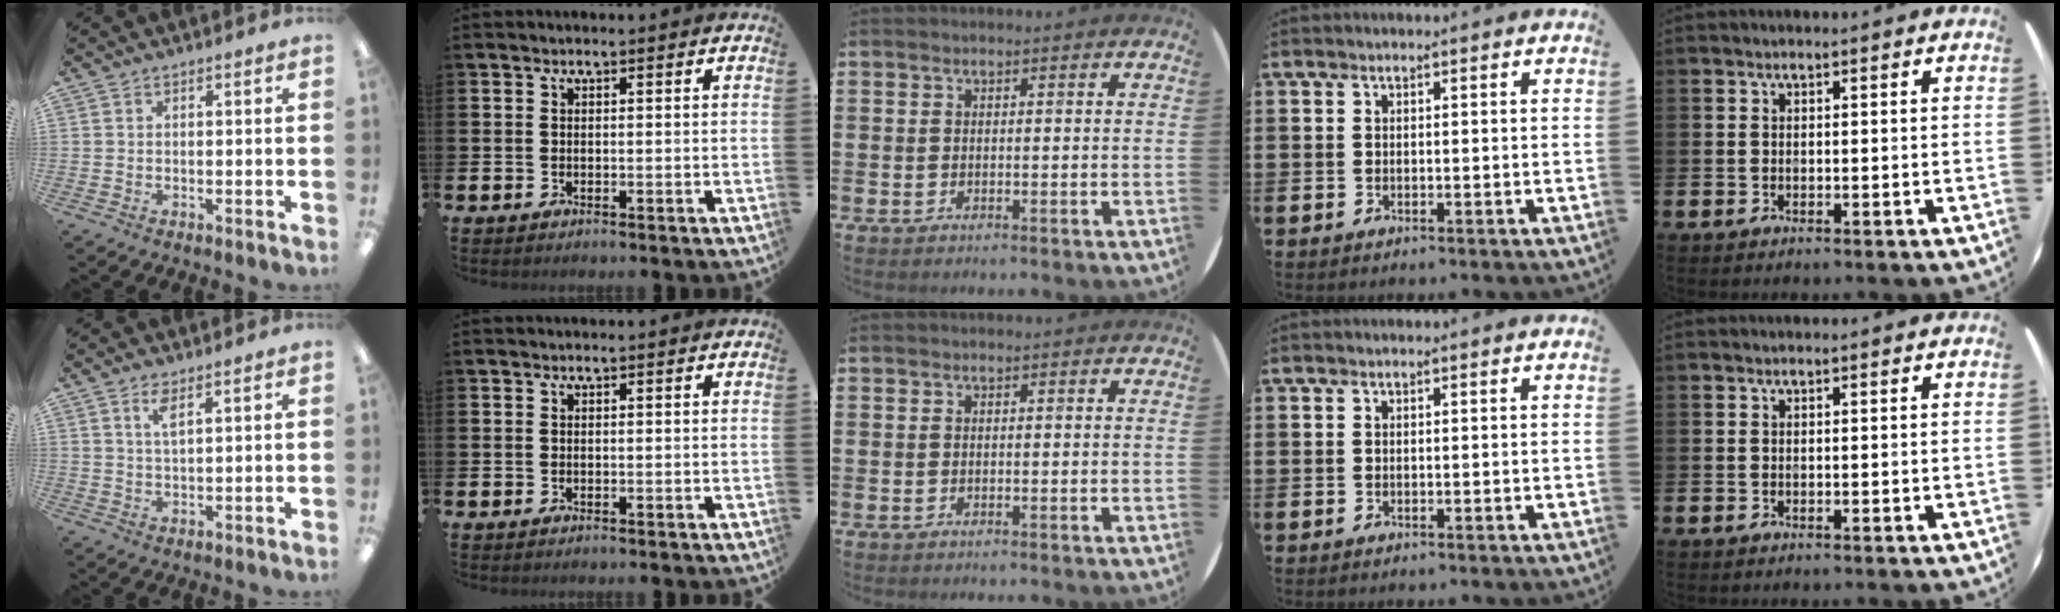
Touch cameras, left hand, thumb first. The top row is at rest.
{"thumb": {"total": 3.3, "force": [2.1, 0.8, 2.4], "torque": [-0.054, 0.002, 0.037]}}